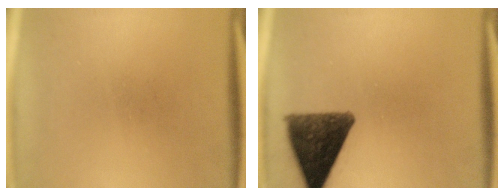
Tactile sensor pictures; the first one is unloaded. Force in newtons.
{"total": 11.5}